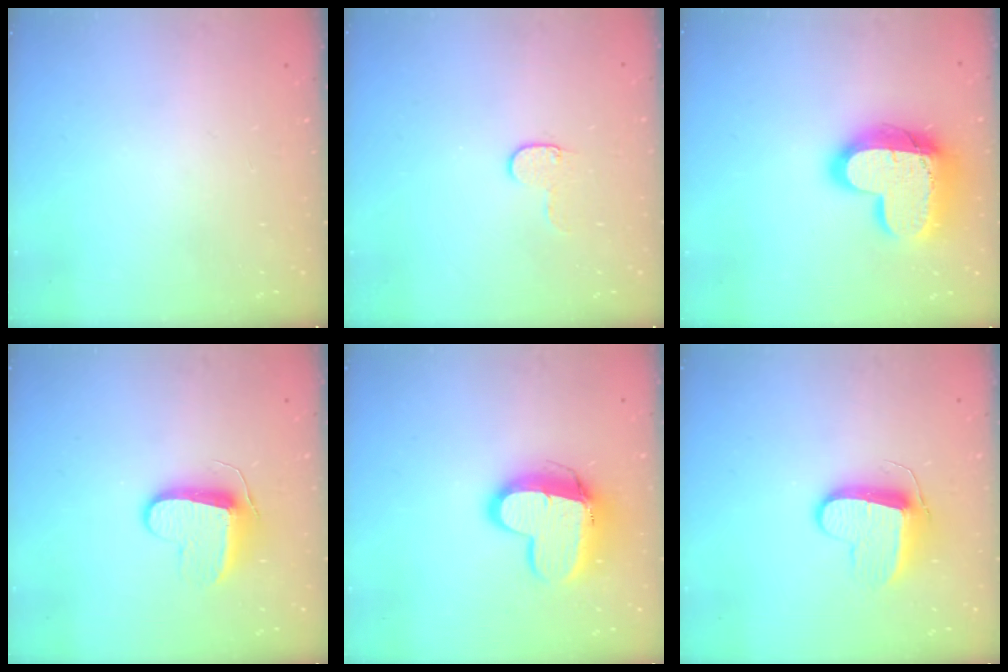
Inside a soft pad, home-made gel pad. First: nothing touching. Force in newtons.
{"total": 5.5, "press": 5.5, "slide": 0.5}
{"total": 19.1, "press": 19.0, "slide": 1.5}
{"total": 9.5, "press": 9.5, "slide": 0.0}
{"total": 13.5, "press": 13.5, "slide": 1.2}
{"total": 9.9, "press": 9.9, "slide": 0.1}